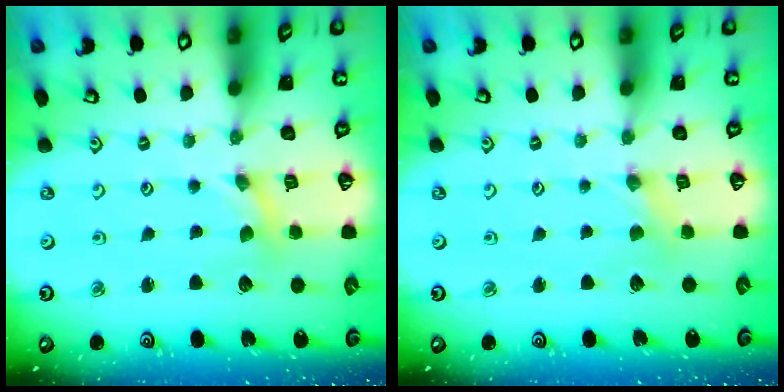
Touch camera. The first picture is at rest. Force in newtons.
{"total": 2.1, "press": 2.1, "slide": 0.4}